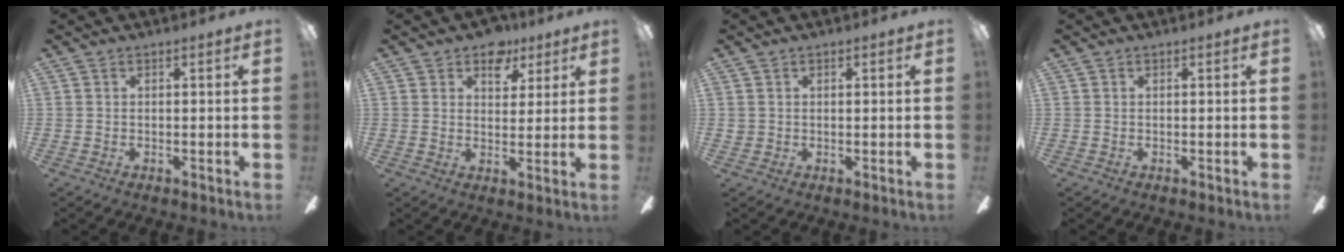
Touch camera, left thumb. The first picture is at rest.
{"total": 7.5, "force": [5.0, 4.8, 2.8], "torque": [-0.028, -0.022, 0.087]}
{"total": 1.0, "force": [0.3, 0.9, 0.1], "torque": [-0.004, 0.005, 0.005]}
{"total": 0.0}